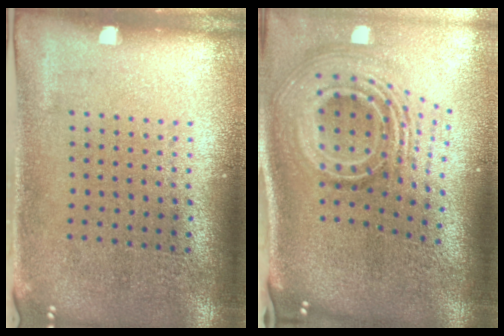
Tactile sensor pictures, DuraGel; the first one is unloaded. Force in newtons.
{"total": 3.0, "press": 1.9, "slide": 2.3}